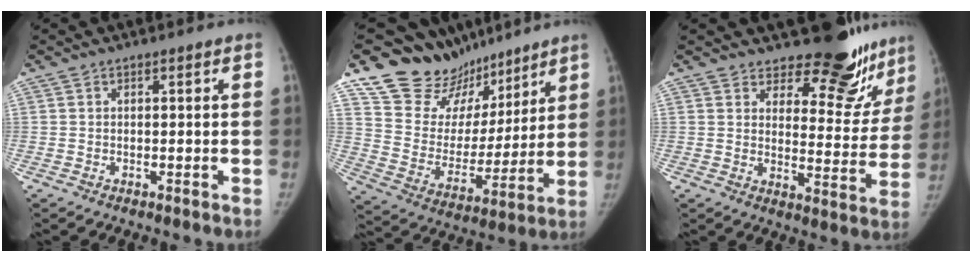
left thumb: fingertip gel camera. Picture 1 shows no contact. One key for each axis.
{"total": 18.0, "fx": 14.6, "fy": 9.9, "fz": 3.5, "tx": -0.007, "ty": -0.093, "tz": 0.251}
{"total": 17.4, "fx": 14.7, "fy": 6.6, "fz": 6.3, "tx": -0.023, "ty": -0.122, "tz": 0.176}